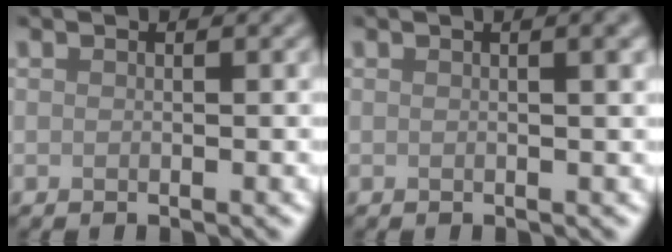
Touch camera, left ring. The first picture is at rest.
{"total": 3.0, "force": [0.7, 1.1, 2.7], "torque": [-0.018, 0.009, 0.002]}